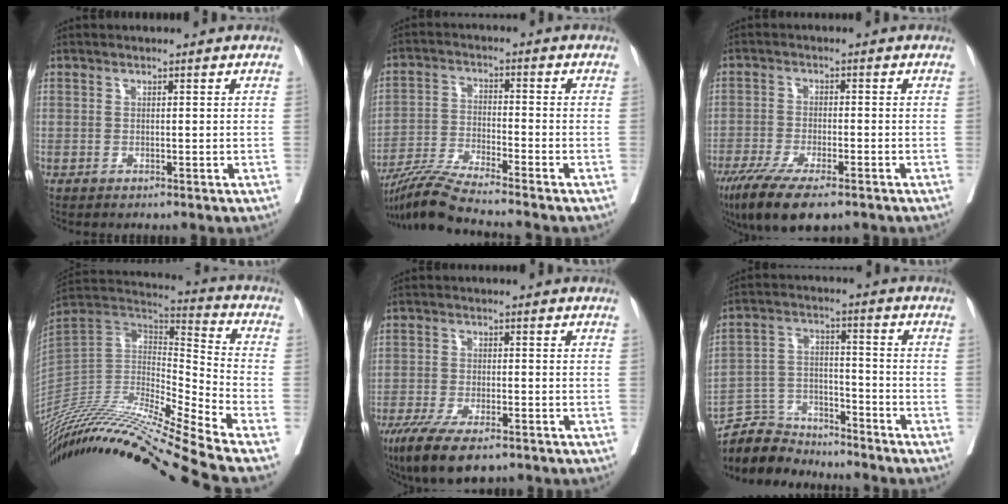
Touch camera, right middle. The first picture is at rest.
{"total": 8.8, "force": [-8.0, -2.0, 3.1], "torque": [-0.063, -0.022, -0.153]}
{"total": 11.2, "force": [-7.7, 3.0, 7.5], "torque": [-0.122, -0.023, -0.126]}
{"total": 27.9, "force": [-24.2, -2.2, 13.7], "torque": [-0.263, -0.033, -0.427]}
{"total": 10.1, "force": [-6.9, 3.1, 6.6], "torque": [-0.109, -0.019, -0.113]}
{"total": 9.1, "force": [-8.7, 2.6, -0.1], "torque": [-0.001, 0.021, -0.161]}